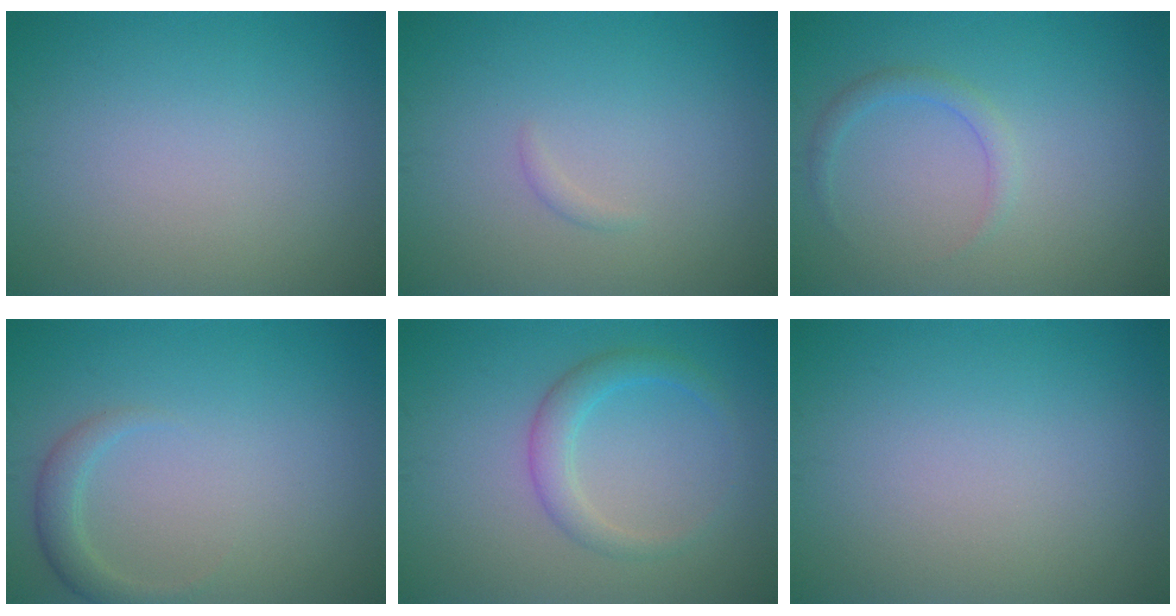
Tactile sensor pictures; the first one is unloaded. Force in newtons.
{"total": 0.5, "press": 0.5, "slide": 0.0}
{"total": 1.4, "press": 1.4, "slide": 0.2}
{"total": 1.9, "press": 1.9, "slide": 0.1}
{"total": 2.6, "press": 2.6, "slide": 0.1}
{"total": 0.0}